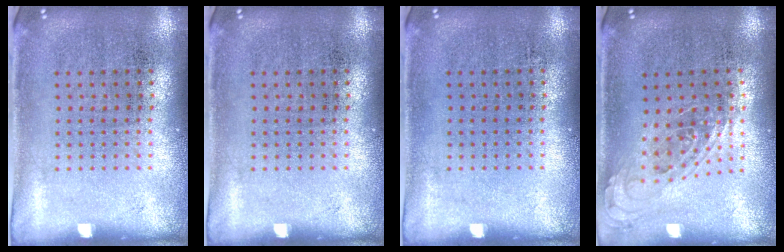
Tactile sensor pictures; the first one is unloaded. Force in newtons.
{"total": 0.0}
{"total": 0.0}
{"total": 0.7, "press": 0.7, "slide": 0.2}